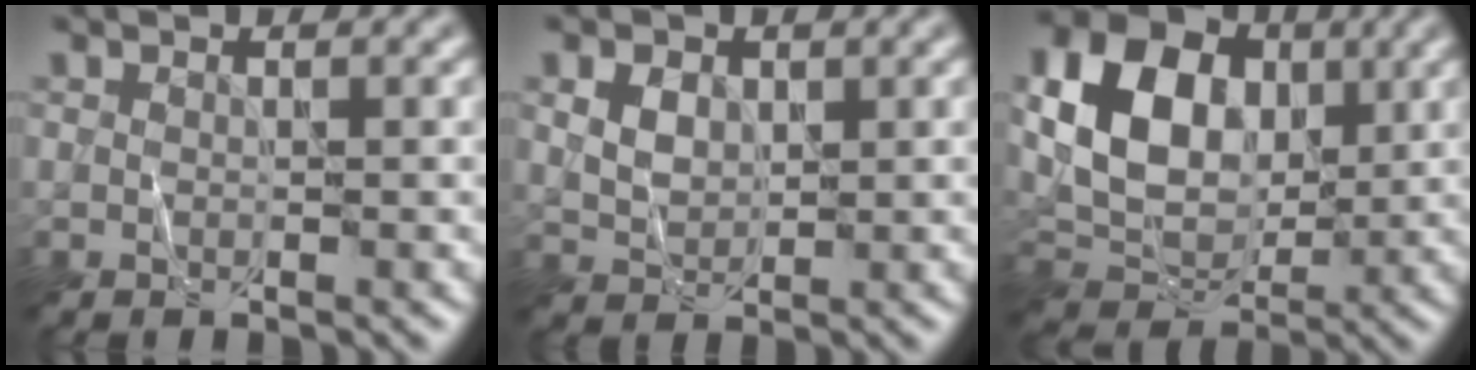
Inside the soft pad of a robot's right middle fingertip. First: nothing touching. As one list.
[{"total": 2.4, "force": [0.8, 1.7, 1.4], "torque": [-0.030, 0.000, 0.017]}, {"total": 9.3, "force": [1.9, 6.8, 6.1], "torque": [-0.126, -0.001, 0.030]}]